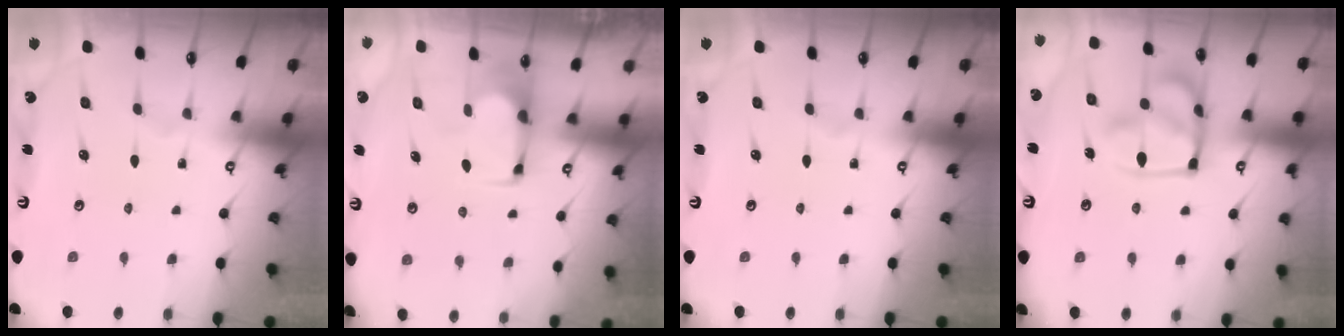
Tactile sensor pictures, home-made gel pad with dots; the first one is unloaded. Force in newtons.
{"total": 1.6, "press": 1.5, "slide": 0.6}
{"total": 0.0}
{"total": 14.9, "press": 14.8, "slide": 1.6}